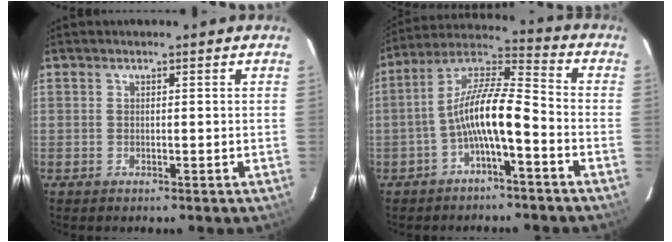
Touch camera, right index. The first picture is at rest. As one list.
[{"total": 10.7, "force": [-4.0, 2.2, 9.6], "torque": [-0.200, 0.016, -0.078]}]